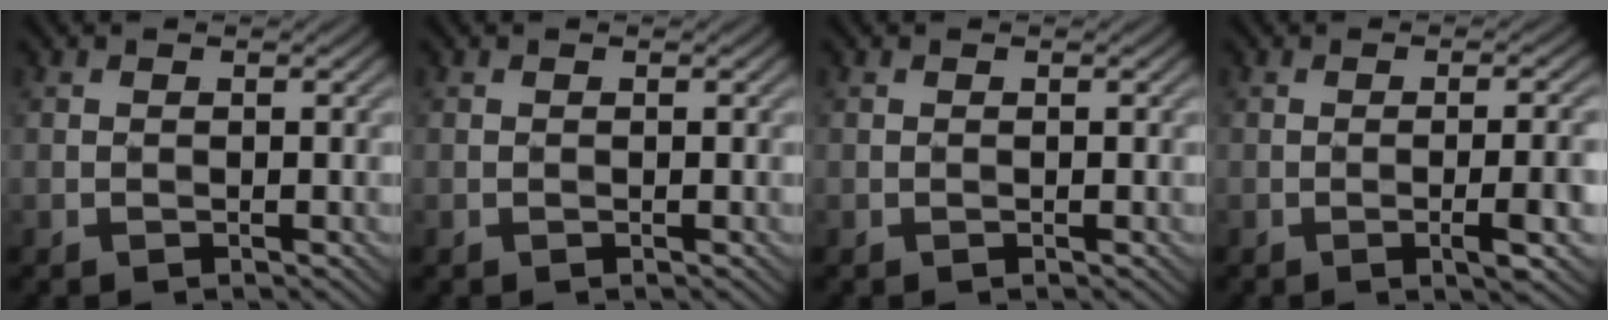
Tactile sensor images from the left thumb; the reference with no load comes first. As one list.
[{"total": 0.0}, {"total": 0.0}, {"total": 5.3, "force": [-1.7, 0.6, 4.9], "torque": [-0.077, 0.004, -0.022]}]